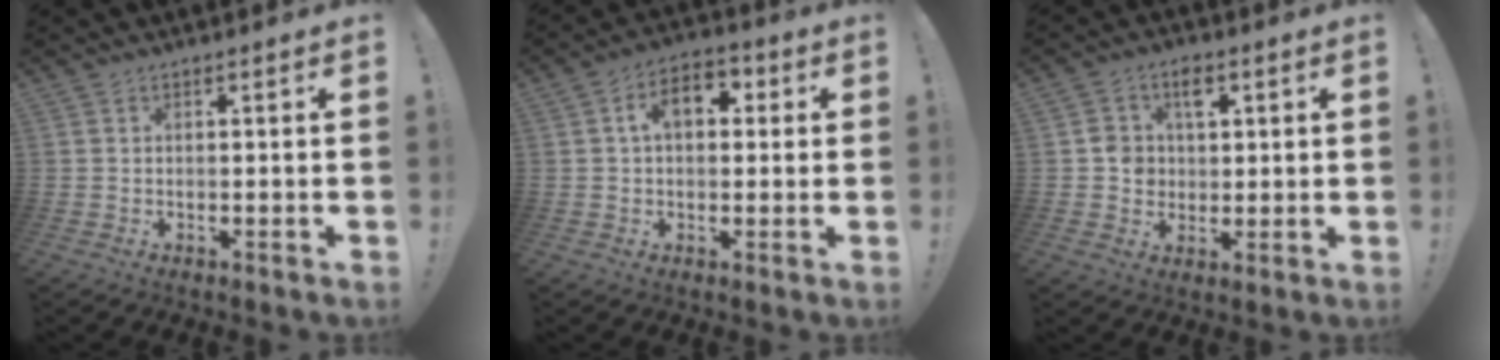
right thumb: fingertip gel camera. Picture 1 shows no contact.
{"total": 9.0, "force": [2.0, 5.9, 6.6], "torque": [-0.100, 0.013, 0.033]}
{"total": 7.2, "force": [2.1, 6.2, 2.9], "torque": [-0.032, -0.009, 0.037]}